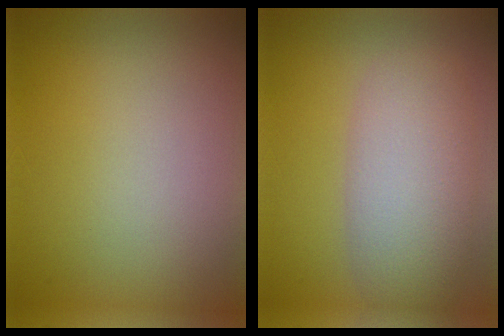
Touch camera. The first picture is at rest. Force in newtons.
{"total": 5.9, "press": 5.9, "slide": 0.6}